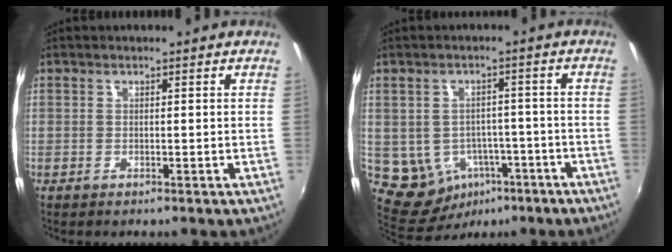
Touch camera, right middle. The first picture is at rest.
{"total": 10.2, "force": [-4.0, 8.4, 4.4], "torque": [-0.107, 0.006, -0.030]}